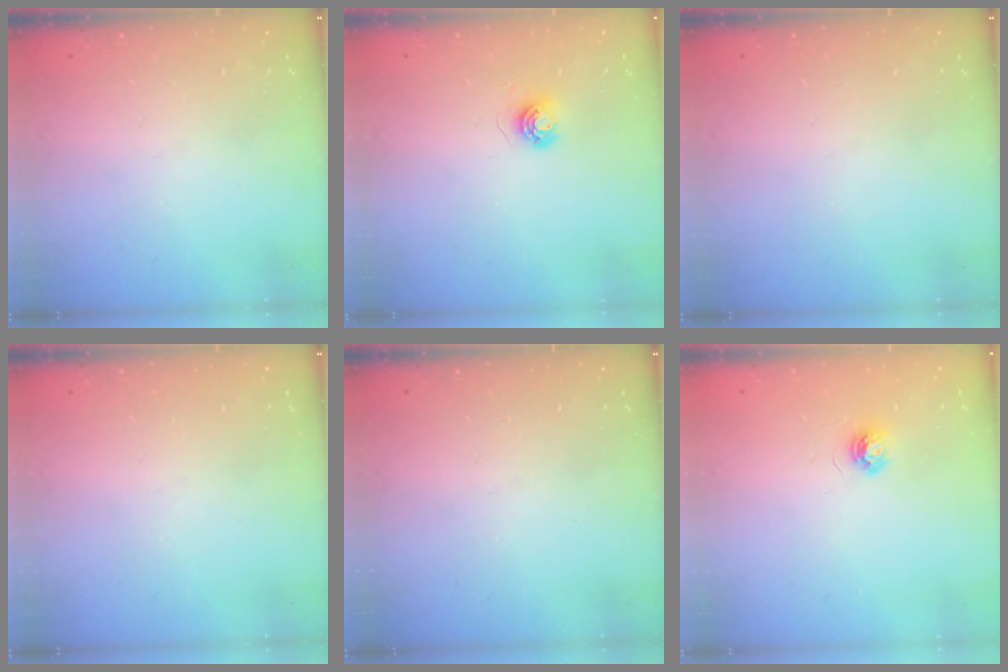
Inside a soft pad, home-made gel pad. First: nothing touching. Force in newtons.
{"total": 5.6, "press": 5.6, "slide": 0.3}
{"total": 0.0}
{"total": 0.0}
{"total": 0.0}
{"total": 3.8, "press": 3.8, "slide": 0.4}